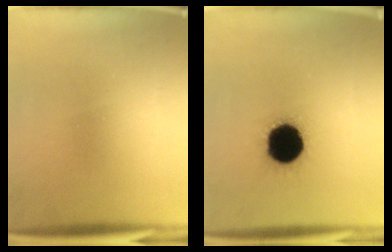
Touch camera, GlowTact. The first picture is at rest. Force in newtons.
{"total": 18.6}